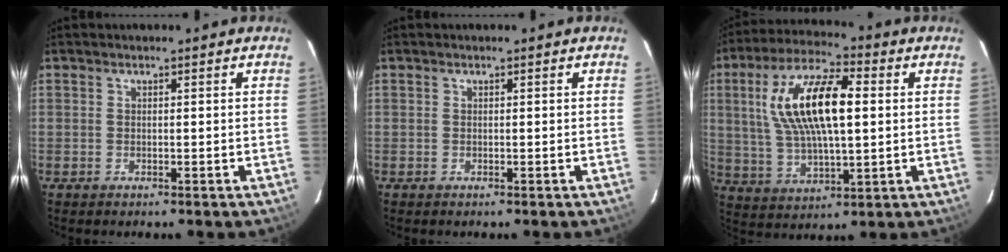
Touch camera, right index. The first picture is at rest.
{"total": 0.0}
{"total": 17.1, "force": [3.4, 6.3, 15.5], "torque": [-0.298, 0.018, 0.065]}